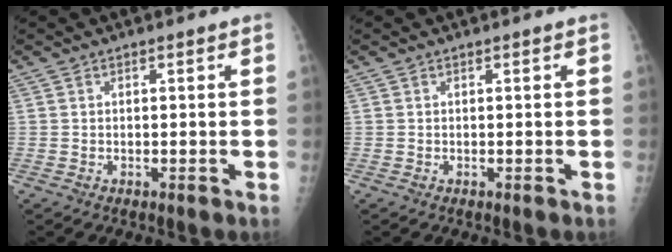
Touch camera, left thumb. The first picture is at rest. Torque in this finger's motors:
{"motor_torque": [0.00, 0.00, 0.00, -0.01, 0.00]}